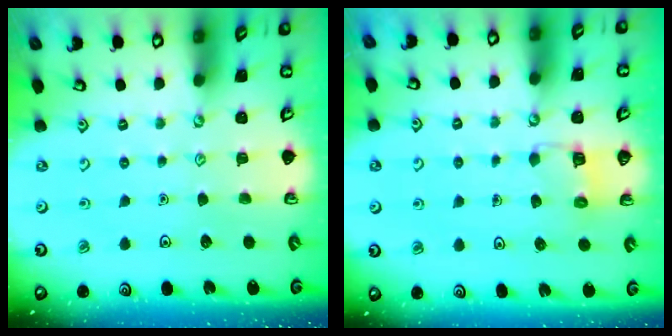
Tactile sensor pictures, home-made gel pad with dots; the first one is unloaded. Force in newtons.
{"total": 2.8, "press": 2.8, "slide": 0.2}